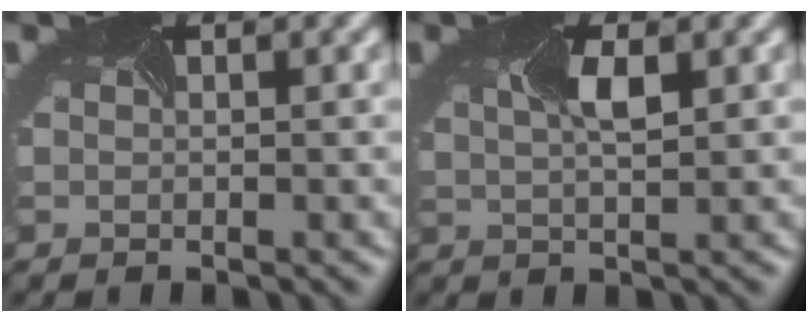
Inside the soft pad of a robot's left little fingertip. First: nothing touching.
{"total": 1.7, "force": [0.1, 0.4, 1.7], "torque": [-0.044, 0.001, 0.011]}